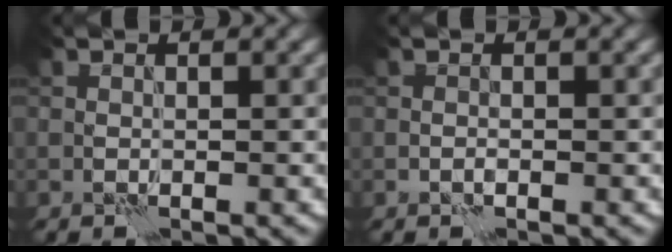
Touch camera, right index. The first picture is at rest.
{"total": 0.6, "force": [-0.3, 0.4, 0.4], "torque": [-0.009, 0.001, -0.006]}